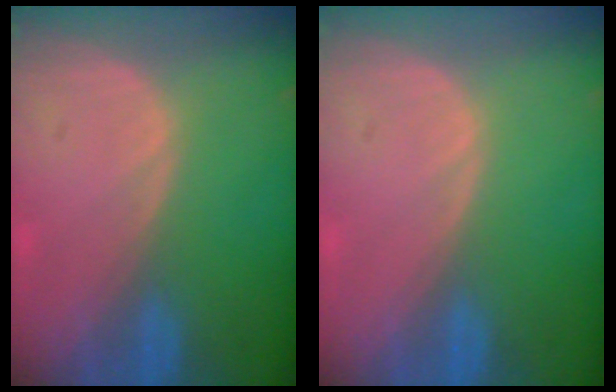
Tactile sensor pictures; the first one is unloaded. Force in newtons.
{"total": 0.0}